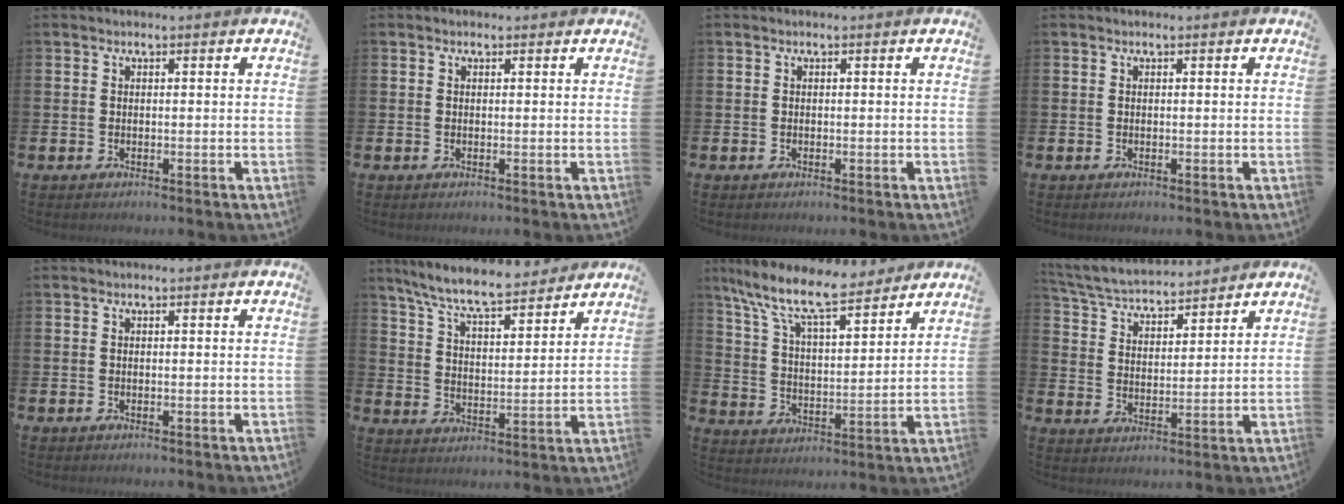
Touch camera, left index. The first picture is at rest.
{"total": 0.0}
{"total": 0.0}
{"total": 0.0}
{"total": 0.0}
{"total": 8.3, "force": [7.7, 1.1, 2.9], "torque": [-0.086, -0.044, 0.136]}
{"total": 10.7, "force": [9.0, 2.9, 5.0], "torque": [-0.133, -0.051, 0.156]}
{"total": 5.2, "force": [5.1, 0.8, 0.7], "torque": [-0.039, -0.035, 0.087]}